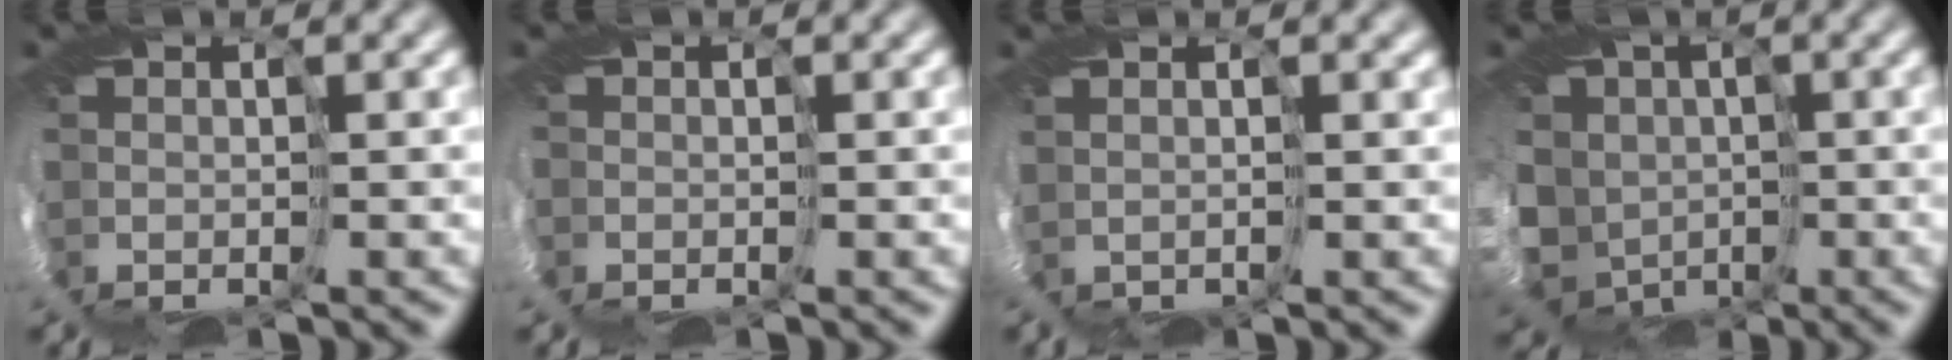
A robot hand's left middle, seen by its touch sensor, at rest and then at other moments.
{"total": 2.2, "force": [-1.0, 1.9, 0.6], "torque": [-0.013, 0.002, -0.011]}
{"total": 0.5, "force": [0.3, -0.3, -0.3], "torque": [0.005, 0.009, 0.013]}
{"total": 10.9, "force": [-2.1, 9.5, 4.8], "torque": [-0.139, -0.009, -0.054]}